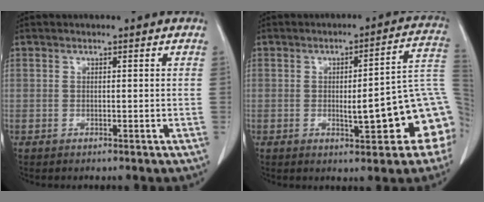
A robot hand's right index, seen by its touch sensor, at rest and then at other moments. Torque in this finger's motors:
{"motor_torque": [0.41, -0.11, 0.31, 0.05]}